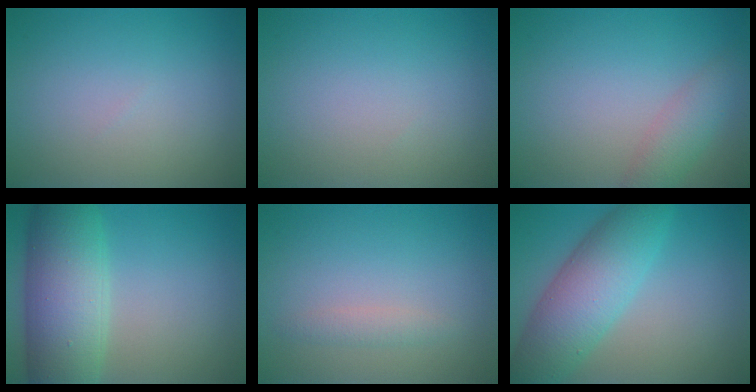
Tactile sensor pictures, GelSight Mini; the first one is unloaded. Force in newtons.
{"total": 0.0}
{"total": 2.5, "press": 2.5, "slide": 0.1}
{"total": 9.2, "press": 9.2, "slide": 0.3}
{"total": 1.1, "press": 1.1, "slide": 0.0}
{"total": 7.4, "press": 7.4, "slide": 0.2}